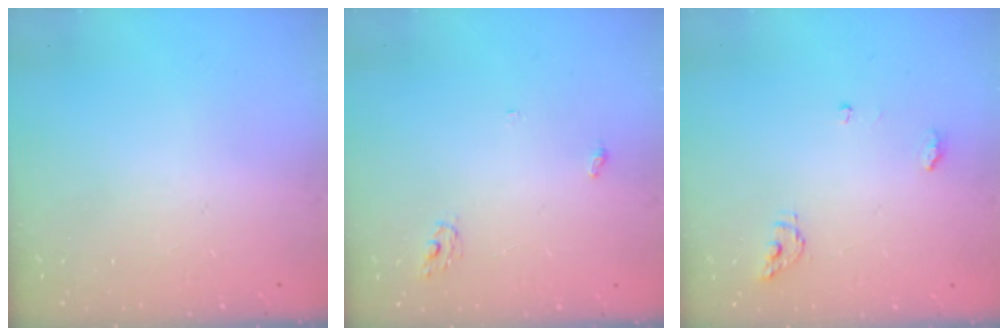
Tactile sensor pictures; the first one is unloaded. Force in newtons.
{"total": 2.8, "press": 2.8, "slide": 0.2}
{"total": 4.8, "press": 4.8, "slide": 0.4}